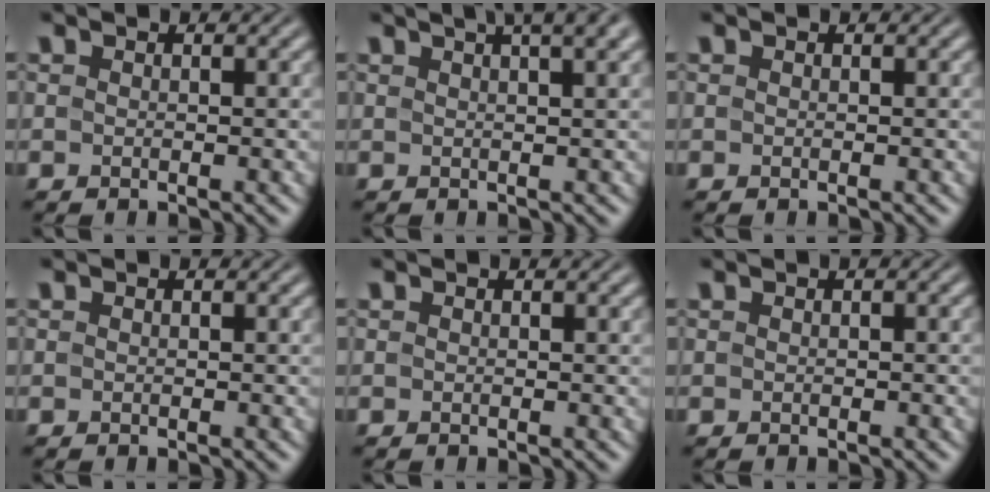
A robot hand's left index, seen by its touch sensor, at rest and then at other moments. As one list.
[{"total": 6.7, "force": [4.2, 2.3, 4.7], "torque": [-0.034, 0.043, 0.026]}, {"total": 0.0}, {"total": 0.0}, {"total": 0.0}, {"total": 0.5, "force": [0.1, 0.1, 0.5], "torque": [-0.007, 0.006, 0.003]}]